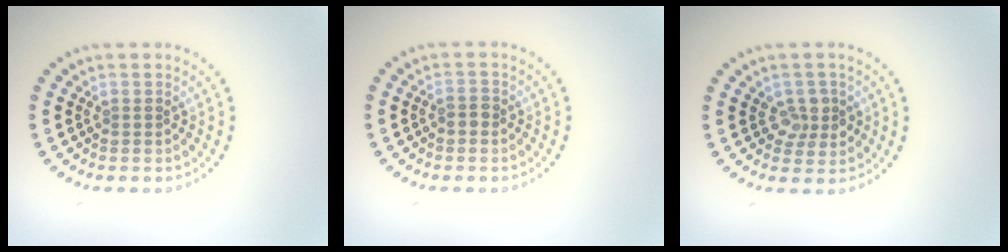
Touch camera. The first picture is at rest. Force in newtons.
{"total": 1.2, "press": 1.1, "slide": 0.4}
{"total": 2.4, "press": 2.2, "slide": 0.9}